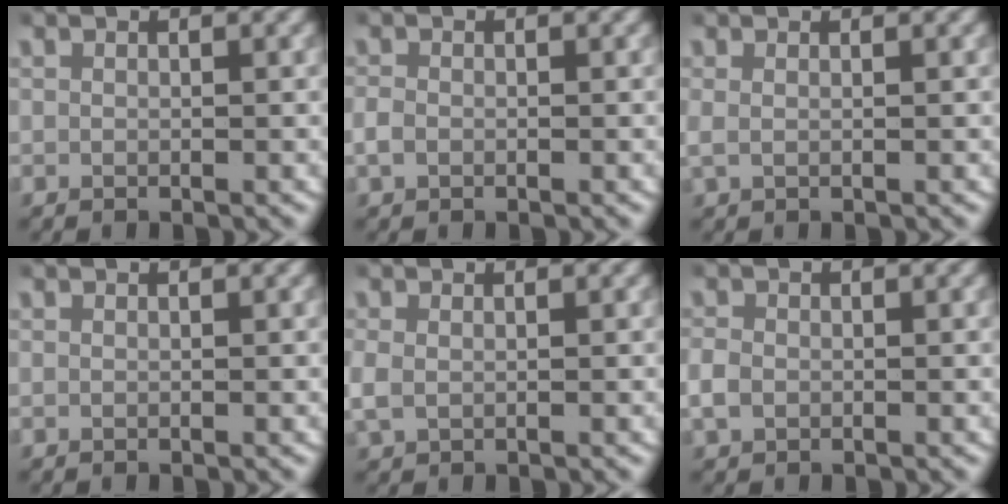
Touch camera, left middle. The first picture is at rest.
{"total": 1.4, "force": [-0.5, 1.1, 0.7], "torque": [-0.023, 0.001, -0.008]}
{"total": 1.0, "force": [0.3, 0.5, 0.8], "torque": [-0.025, -0.002, 0.007]}
{"total": 0.0}
{"total": 2.0, "force": [0.0, 1.7, 1.2], "torque": [-0.044, -0.006, 0.008]}
{"total": 2.0, "force": [-0.4, 1.7, 0.9], "torque": [-0.035, 0.000, -0.006]}